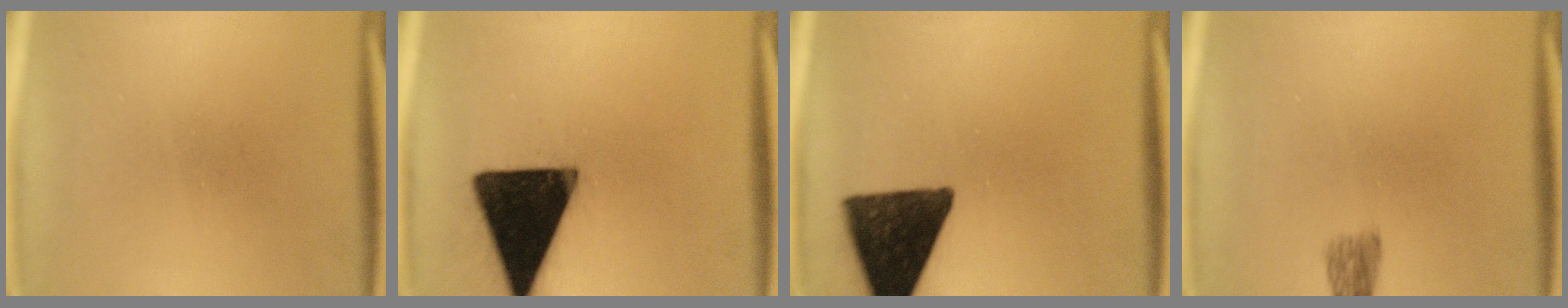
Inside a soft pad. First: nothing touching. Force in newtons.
{"total": 19.7}
{"total": 14.9}
{"total": 2.5}